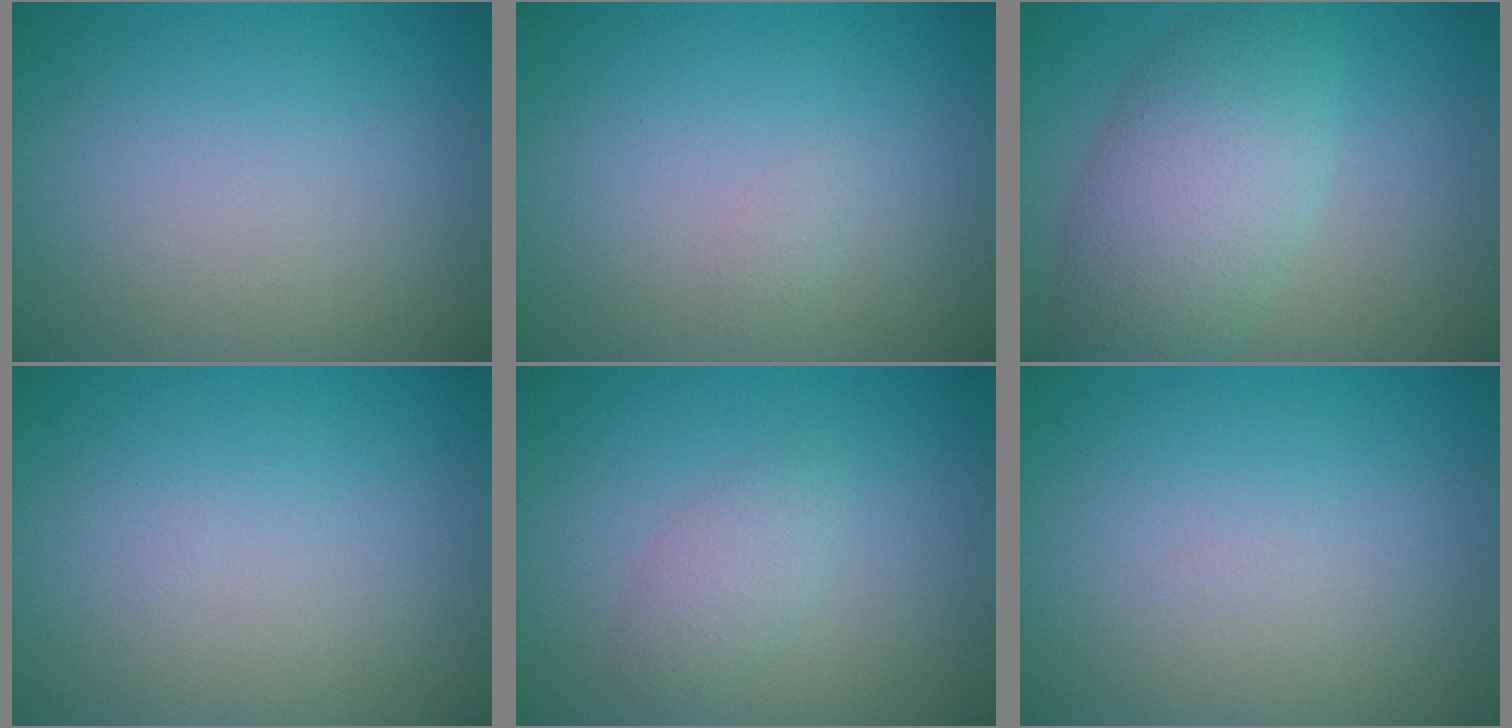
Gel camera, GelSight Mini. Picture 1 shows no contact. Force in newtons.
{"total": 0.5, "press": 0.5, "slide": 0.0}
{"total": 6.7, "press": 6.7, "slide": 0.3}
{"total": 0.0}
{"total": 1.8, "press": 1.8, "slide": 0.1}
{"total": 0.0}